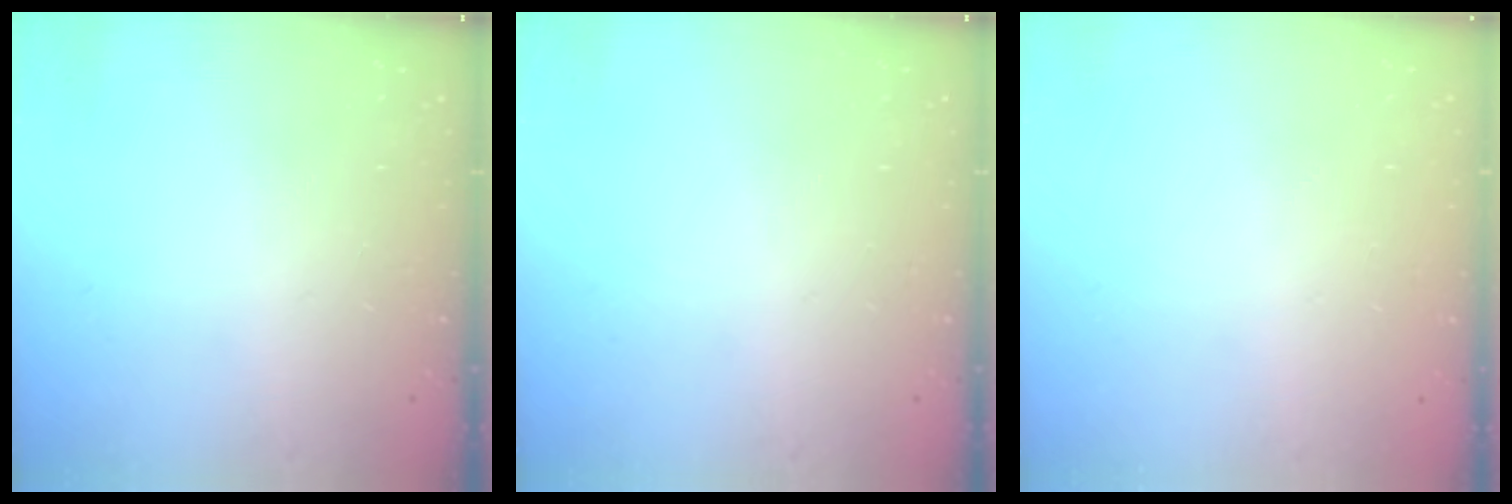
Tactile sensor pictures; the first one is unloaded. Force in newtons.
{"total": 0.0}
{"total": 0.0}